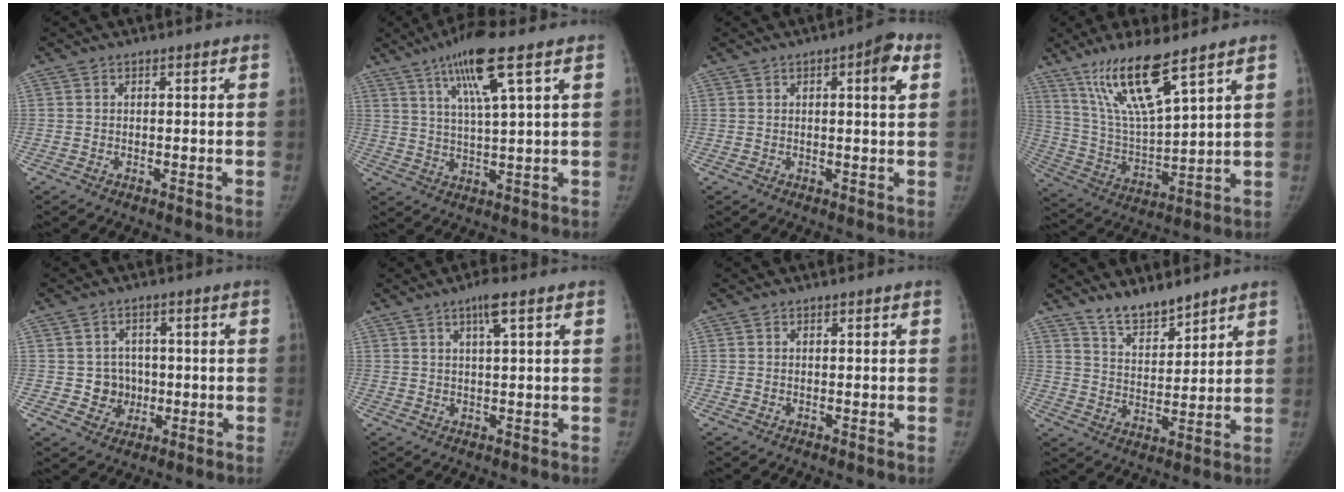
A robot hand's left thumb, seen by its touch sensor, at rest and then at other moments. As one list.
[{"total": 10.9, "force": [5.7, 0.8, 9.2], "torque": [-0.173, -0.018, 0.105]}, {"total": 4.8, "force": [1.7, 1.1, 4.4], "torque": [-0.055, -0.002, 0.019]}, {"total": 14.9, "force": [9.7, 2.4, 11.1], "torque": [-0.210, -0.052, 0.202]}, {"total": 4.8, "force": [-0.3, 4.7, 1.2], "torque": [0.011, 0.009, 0.000]}, {"total": 3.7, "force": [1.9, 0.0, 3.2], "torque": [-0.061, -0.003, 0.036]}, {"total": 0.0}, {"total": 7.6, "force": [6.7, 2.0, 2.9], "torque": [-0.033, -0.051, 0.129]}]